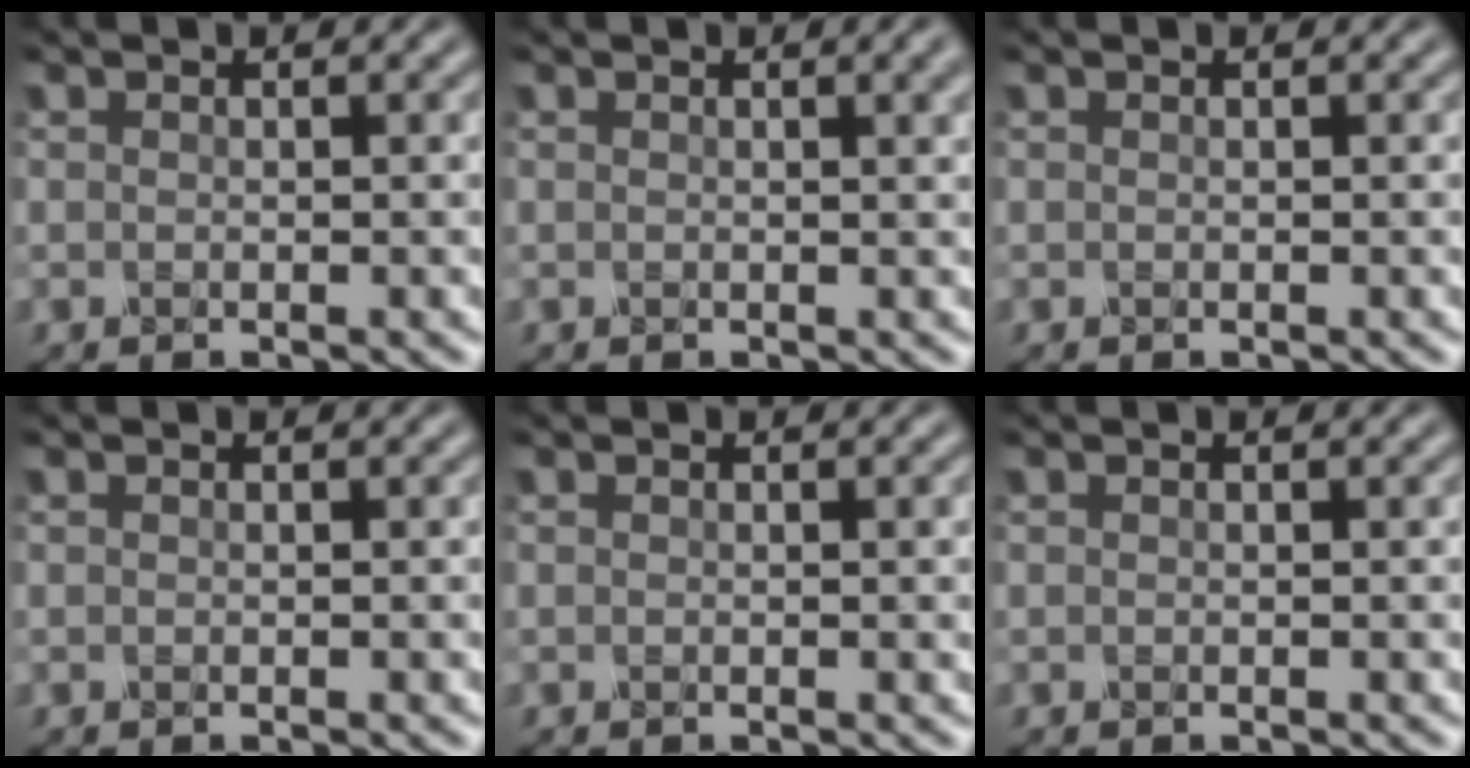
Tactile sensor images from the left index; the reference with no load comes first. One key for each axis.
{"total": 1.9, "fx": 0.8, "fy": 0.6, "fz": 1.6, "tx": -0.013, "ty": 0.006, "tz": 0.010}
{"total": 0.0}
{"total": 0.0}
{"total": 0.8, "fx": 0.1, "fy": 0.2, "fz": 0.8, "tx": -0.006, "ty": 0.003, "tz": 0.000}
{"total": 0.0}